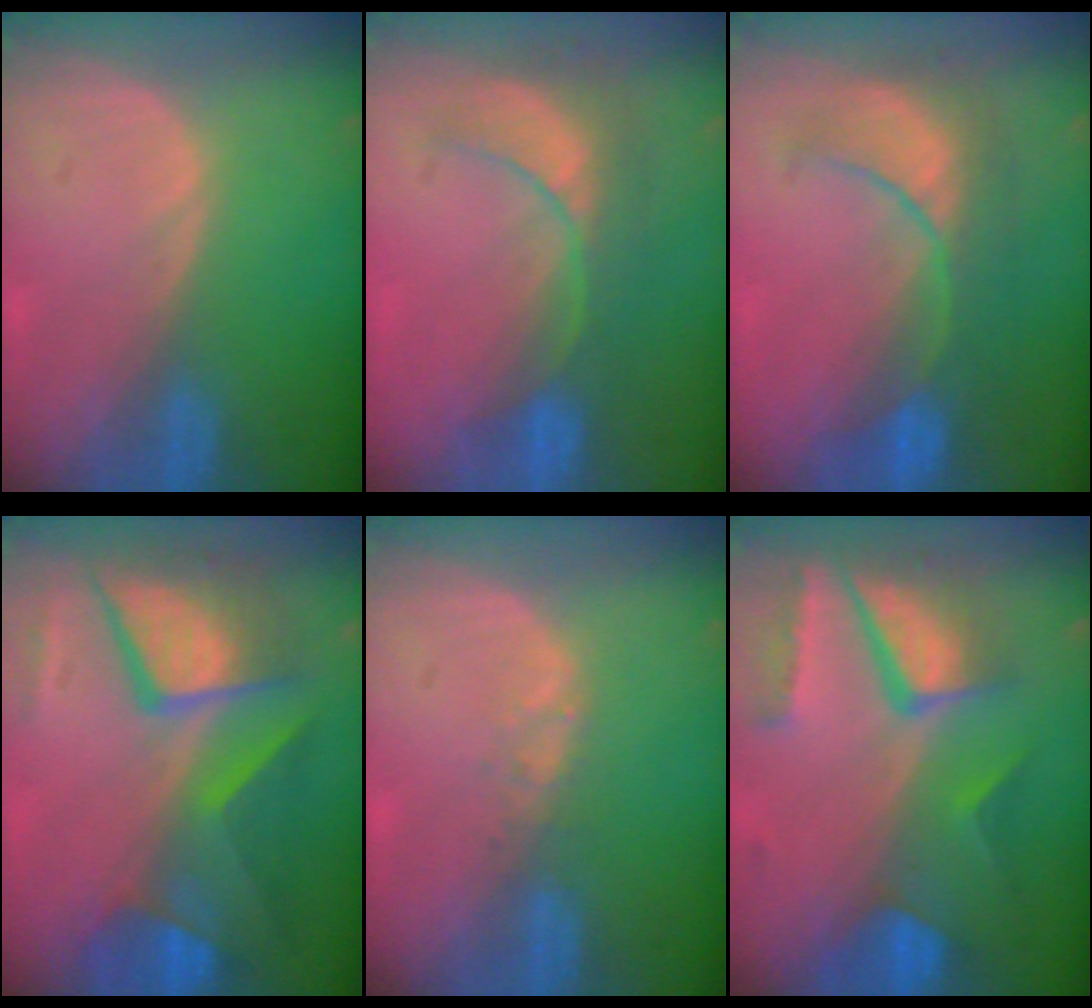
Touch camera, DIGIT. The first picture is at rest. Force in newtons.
{"total": 7.9, "press": 7.3, "slide": 3.0}
{"total": 8.4, "press": 8.3, "slide": 1.6}
{"total": 11.7, "press": 11.7, "slide": 1.2}
{"total": 1.4, "press": 1.4, "slide": 0.2}
{"total": 10.4, "press": 8.7, "slide": 5.7}